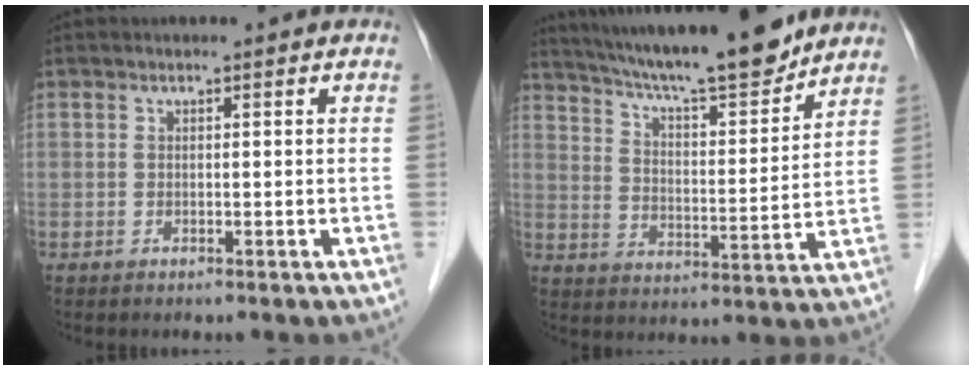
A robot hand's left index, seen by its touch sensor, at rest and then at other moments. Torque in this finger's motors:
{"motor_torque": [0.33, -0.43, 0.61, 0.10]}